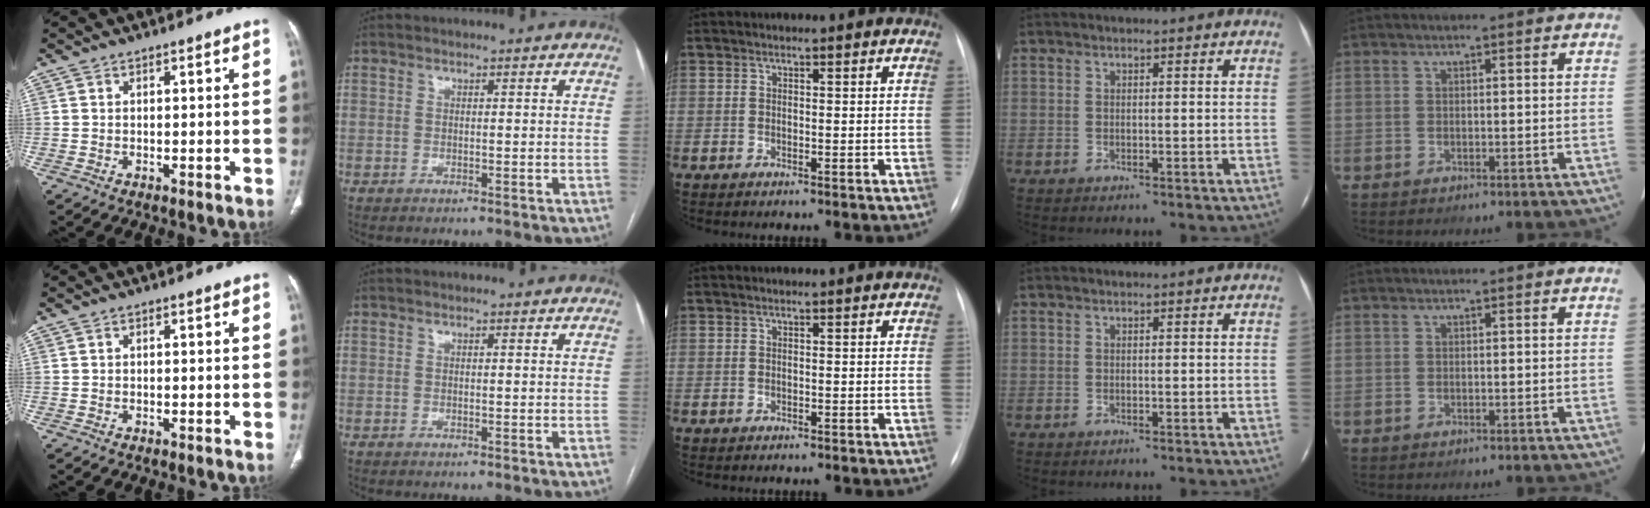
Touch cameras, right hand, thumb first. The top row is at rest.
{}